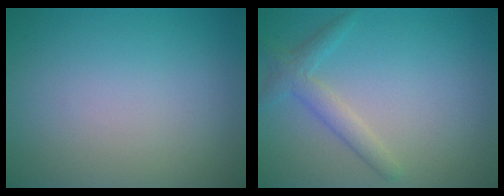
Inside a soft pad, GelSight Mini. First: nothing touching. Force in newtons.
{"total": 2.4, "press": 2.4, "slide": 0.2}